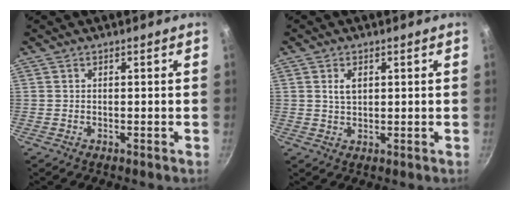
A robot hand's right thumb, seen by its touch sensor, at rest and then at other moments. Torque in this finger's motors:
{"motor_torque": [0.11, 0.02, 0.87, 0.37, 0.00]}